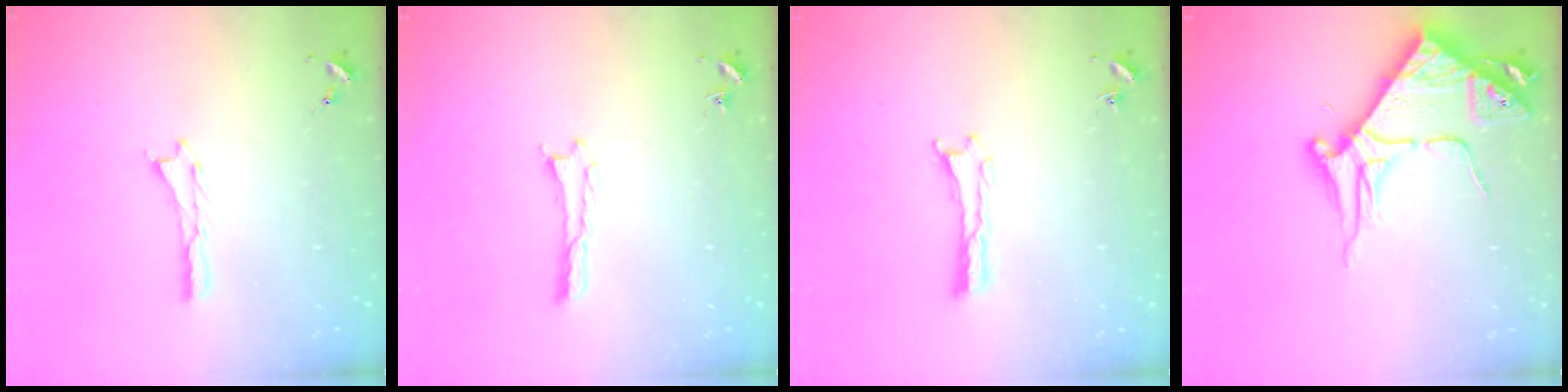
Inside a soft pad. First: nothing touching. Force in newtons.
{"total": 0.0}
{"total": 0.0}
{"total": 9.4, "press": 9.3, "slide": 1.1}